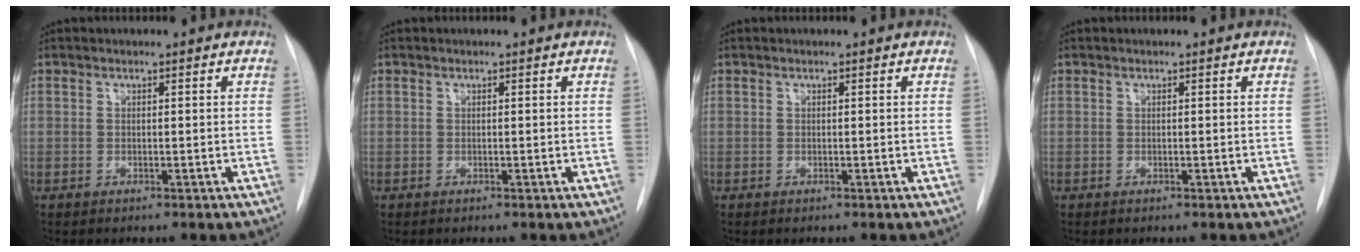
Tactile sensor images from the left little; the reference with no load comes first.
{"total": 0.0}
{"total": 0.0}
{"total": 0.0}